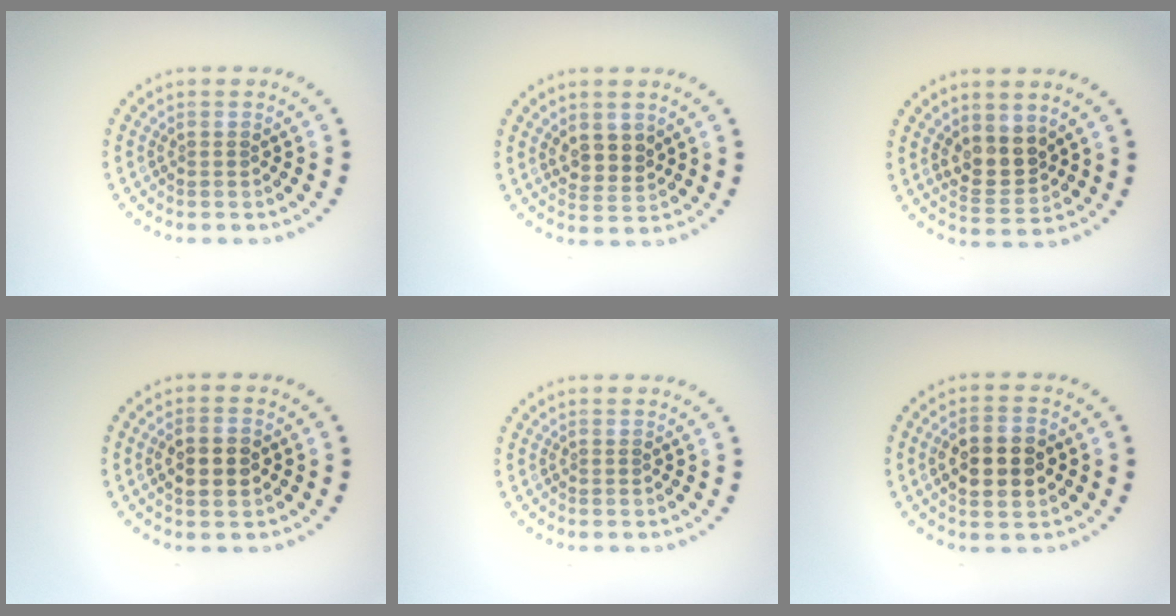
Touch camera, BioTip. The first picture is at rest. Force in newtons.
{"total": 2.4, "press": 2.1, "slide": 1.1}
{"total": 3.2, "press": 2.9, "slide": 1.3}
{"total": 2.9, "press": 2.9, "slide": 0.2}
{"total": 0.0}
{"total": 5.0, "press": 5.0, "slide": 0.2}